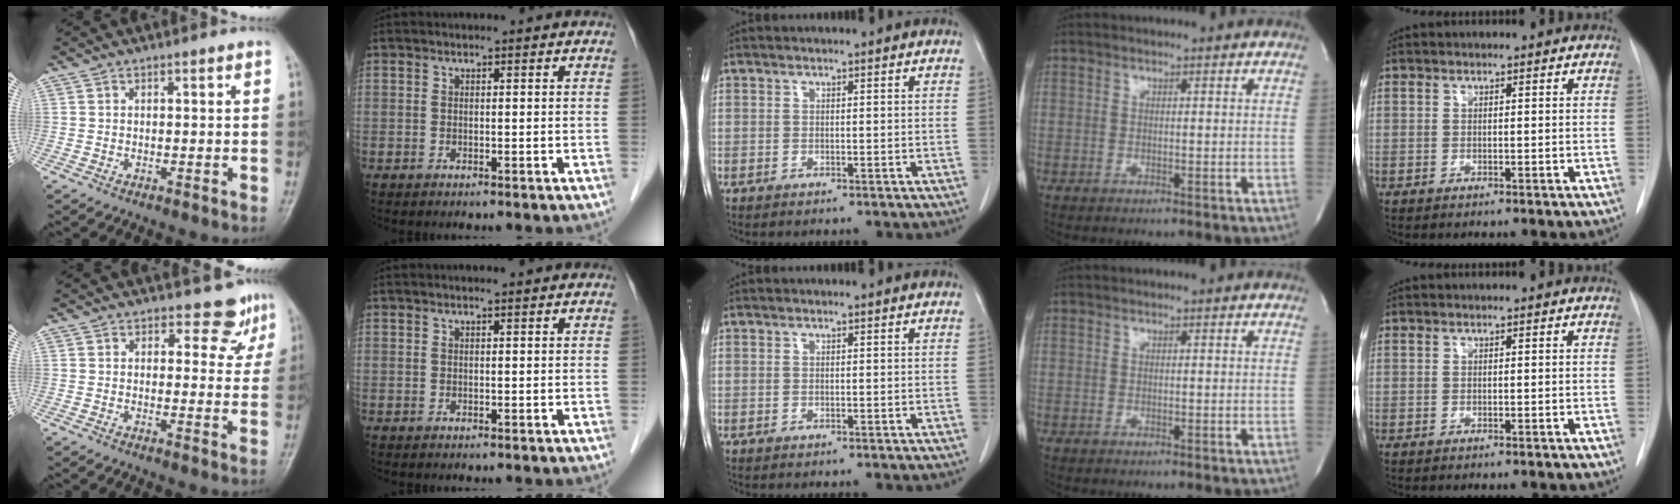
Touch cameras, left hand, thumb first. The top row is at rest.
{"thumb": {"total": 5.0, "force": [4.0, 3.0, 0.7], "torque": [0.021, -0.029, 0.035]}, "index": {"total": 0.6, "force": [0.4, 0.0, 0.3], "torque": [-0.012, 0.005, 0.009]}}